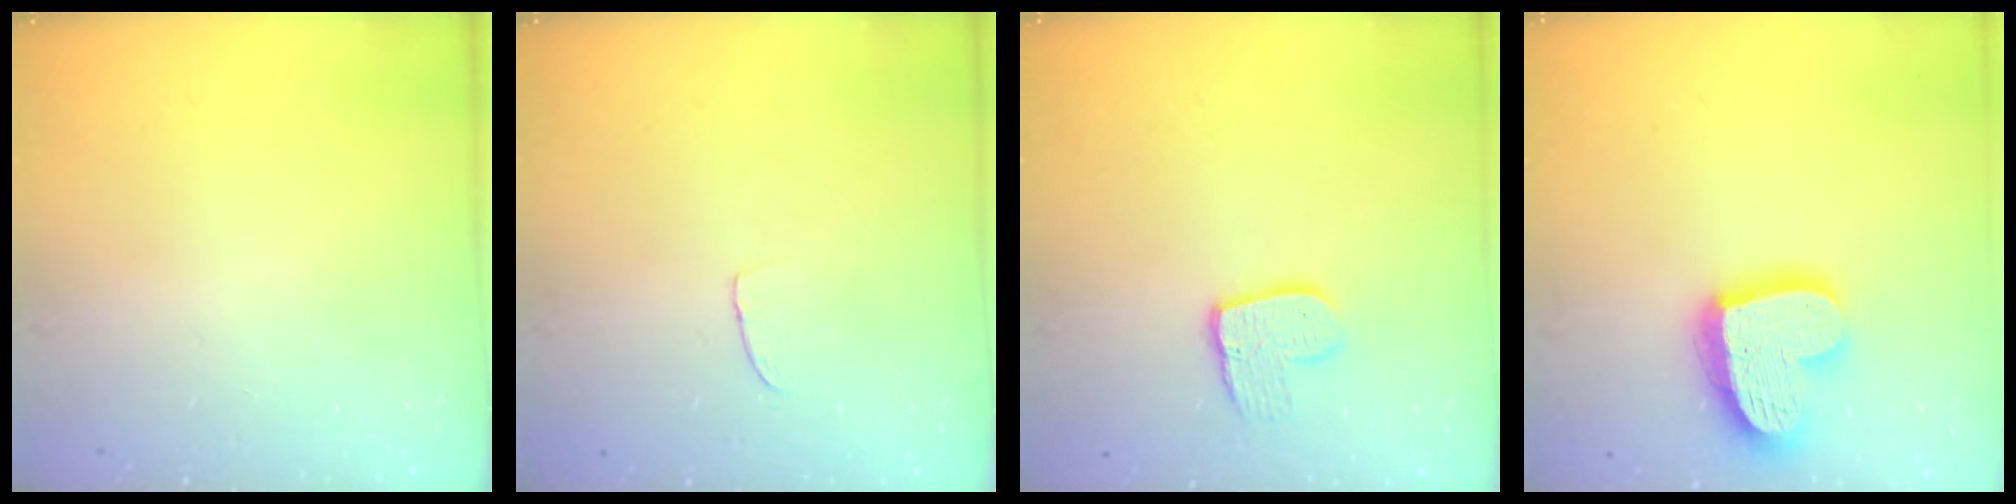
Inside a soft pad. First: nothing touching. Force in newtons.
{"total": 2.5, "press": 2.5, "slide": 0.1}
{"total": 9.8, "press": 9.8, "slide": 0.7}
{"total": 18.1, "press": 18.0, "slide": 1.5}